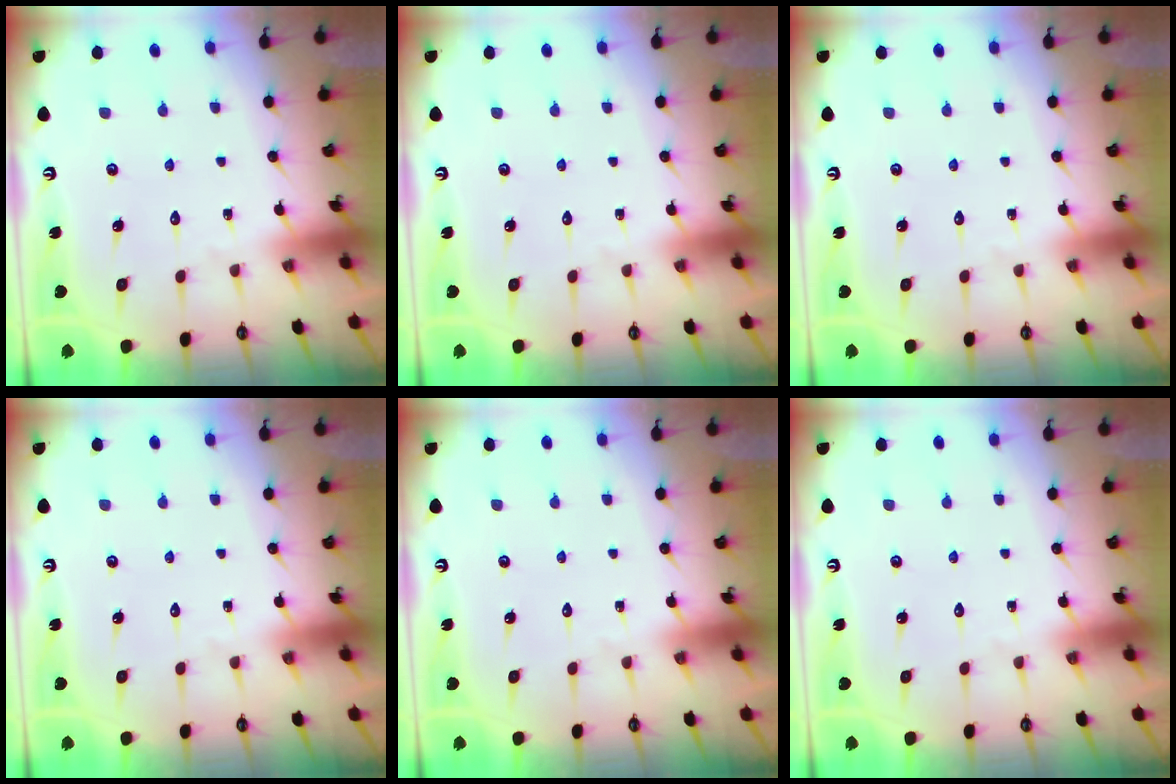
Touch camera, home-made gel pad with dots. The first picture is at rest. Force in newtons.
{"total": 0.0}
{"total": 0.0}
{"total": 0.0}
{"total": 0.0}
{"total": 0.0}